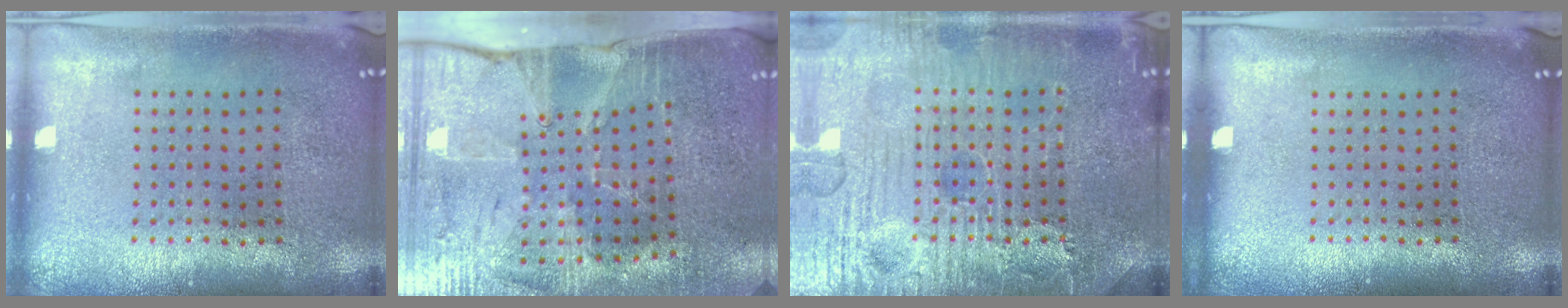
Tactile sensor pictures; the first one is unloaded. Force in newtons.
{"total": 4.3, "press": 3.6, "slide": 2.3}
{"total": 7.6, "press": 7.5, "slide": 0.8}
{"total": 0.0}